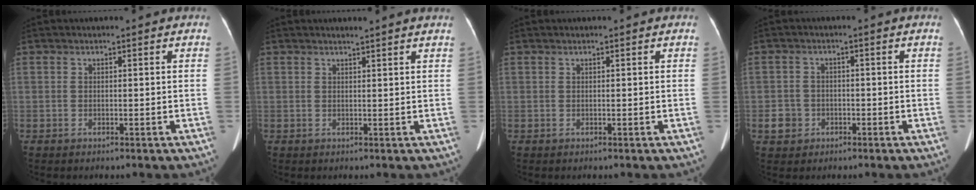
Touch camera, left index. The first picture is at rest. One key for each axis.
{"total": 2.4, "fx": 2.1, "fy": -0.5, "fz": 0.9, "tx": -0.011, "ty": 0.007, "tz": 0.026}
{"total": 0.0}
{"total": 3.2, "fx": -1.2, "fy": 2.9, "fz": 0.6, "tx": -0.014, "ty": 0.008, "tz": -0.017}